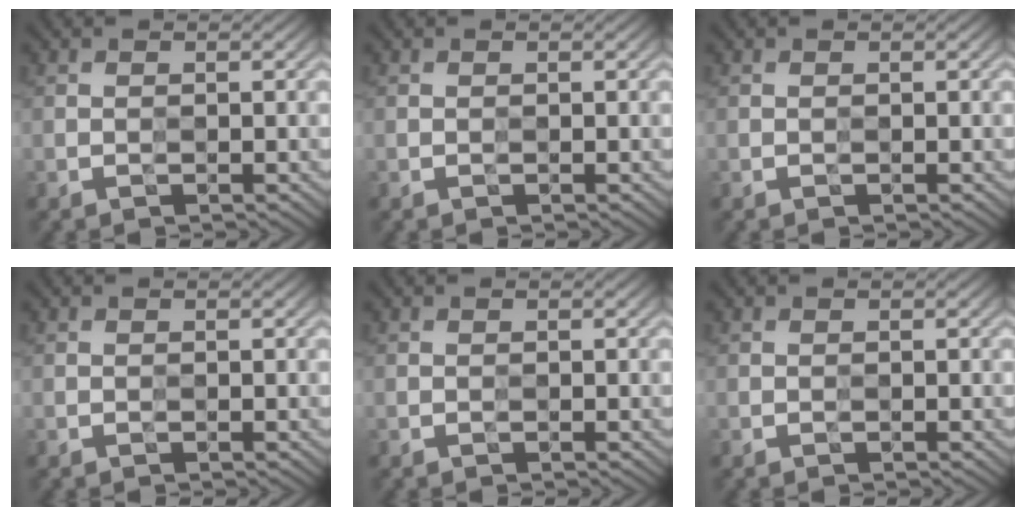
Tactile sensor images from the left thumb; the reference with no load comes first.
{"total": 0.0}
{"total": 0.0}
{"total": 0.0}
{"total": 0.0}
{"total": 0.0}